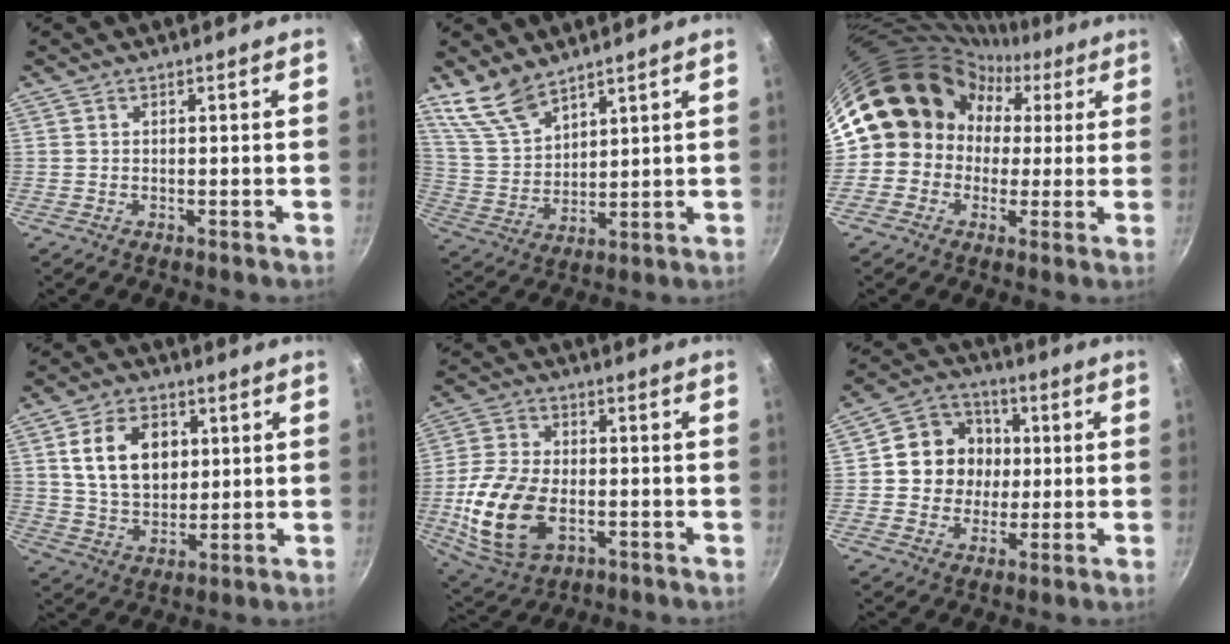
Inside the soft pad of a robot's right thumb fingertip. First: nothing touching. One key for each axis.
{"total": 9.3, "fx": 7.4, "fy": 3.7, "fz": 4.2, "tx": -0.073, "ty": -0.037, "tz": 0.167}
{"total": 15.9, "fx": 2.6, "fy": 14.4, "fz": 6.2, "tx": -0.061, "ty": 0.045, "tz": 0.030}
{"total": 12.8, "fx": 3.2, "fy": 9.0, "fz": 8.5, "tx": -0.120, "ty": -0.008, "tz": 0.059}
{"total": 15.9, "fx": -4.0, "fy": 9.6, "fz": 12.0, "tx": -0.234, "ty": 0.014, "tz": -0.070}
{"total": 11.9, "fx": 0.8, "fy": 10.8, "fz": 4.8, "tx": -0.043, "ty": 0.018, "tz": 0.004}